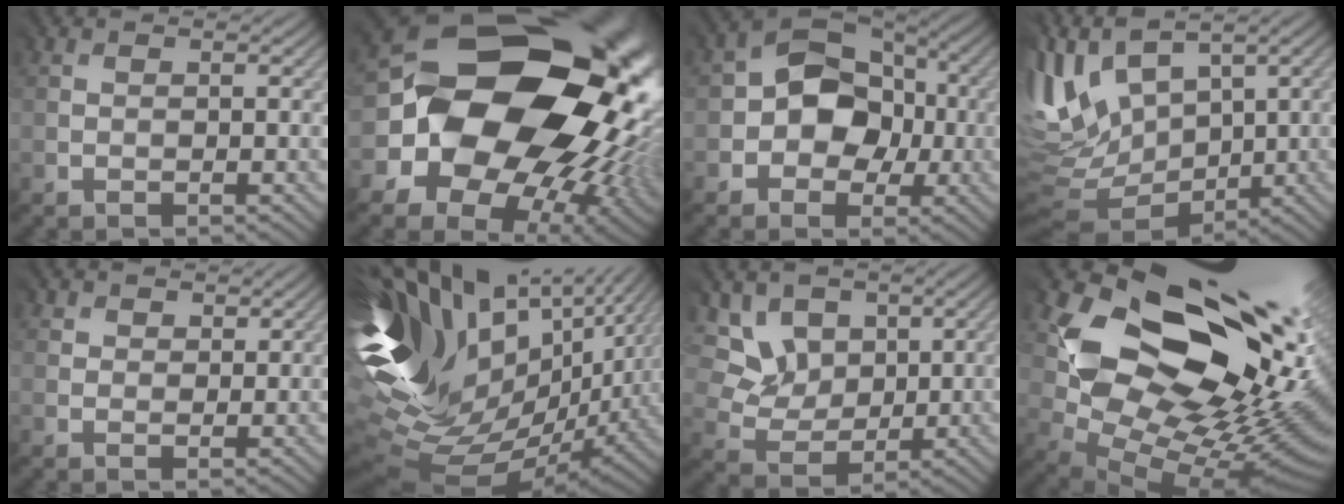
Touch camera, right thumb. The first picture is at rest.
{"total": 22.3, "force": [1.5, 18.2, 12.8], "torque": [-0.241, -0.035, 0.015]}
{"total": 7.8, "force": [-0.7, 6.3, 4.7], "torque": [-0.066, 0.007, -0.036]}
{"total": 10.2, "force": [2.6, 6.6, 7.4], "torque": [-0.216, 0.007, 0.051]}
{"total": 2.2, "force": [1.9, 1.1, -0.2], "torque": [-0.005, 0.000, 0.033]}
{"total": 17.2, "force": [2.5, 9.4, 14.2], "torque": [-0.274, -0.002, 0.060]}
{"total": 7.8, "force": [4.7, 5.5, 3.0], "torque": [-0.120, -0.006, 0.103]}
{"total": 19.8, "force": [7.3, 12.5, 13.5], "torque": [-0.220, -0.022, 0.169]}